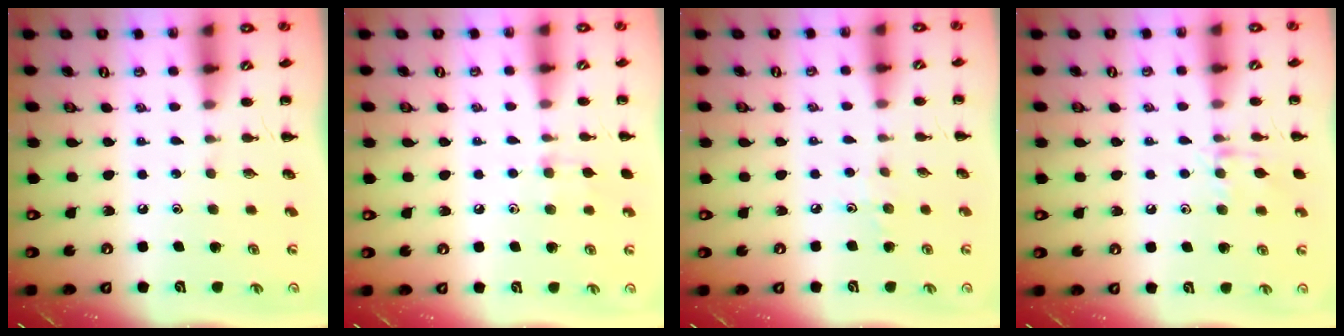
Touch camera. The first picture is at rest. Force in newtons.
{"total": 6.5, "press": 6.2, "slide": 2.0}
{"total": 3.5, "press": 3.3, "slide": 1.3}
{"total": 8.5, "press": 8.4, "slide": 1.1}